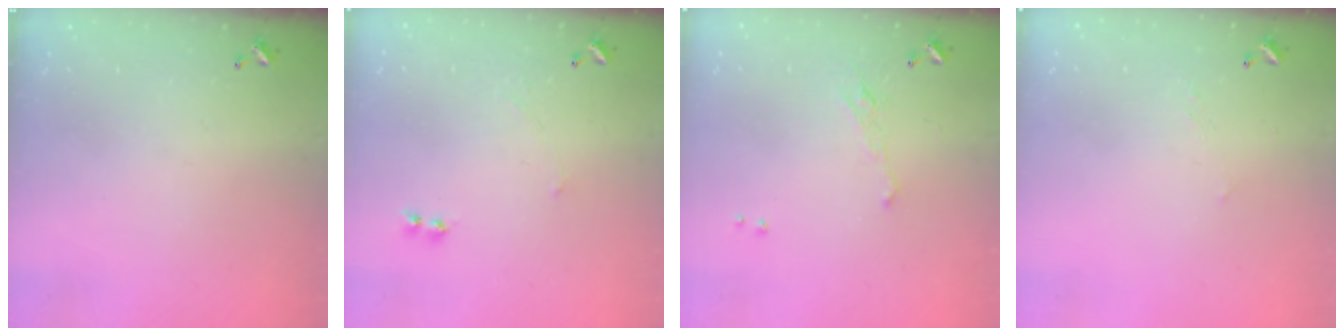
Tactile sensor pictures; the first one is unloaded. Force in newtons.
{"total": 2.4, "press": 2.3, "slide": 0.5}
{"total": 2.0, "press": 1.9, "slide": 0.7}
{"total": 2.9, "press": 2.8, "slide": 0.4}